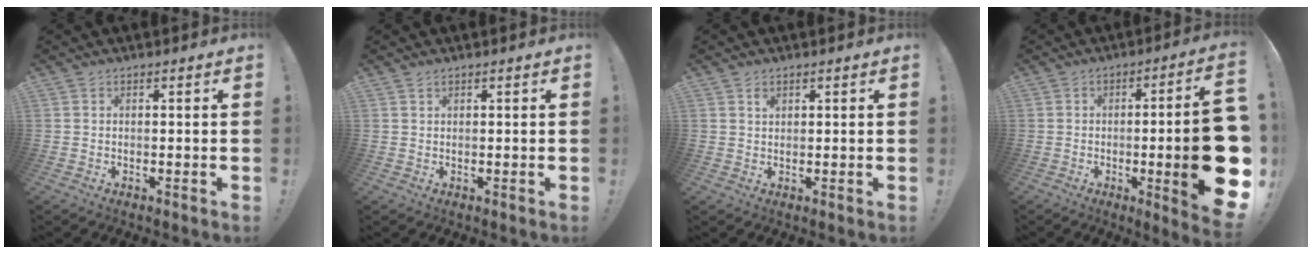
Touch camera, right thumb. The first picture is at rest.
{"total": 0.9, "force": [0.8, 0.3, 0.3], "torque": [-0.001, -0.003, 0.013]}
{"total": 1.2, "force": [0.8, 0.8, 0.4], "torque": [0.007, -0.006, 0.012]}
{"total": 19.5, "force": [-2.8, 2.7, 19.1], "torque": [-0.268, -0.003, -0.035]}